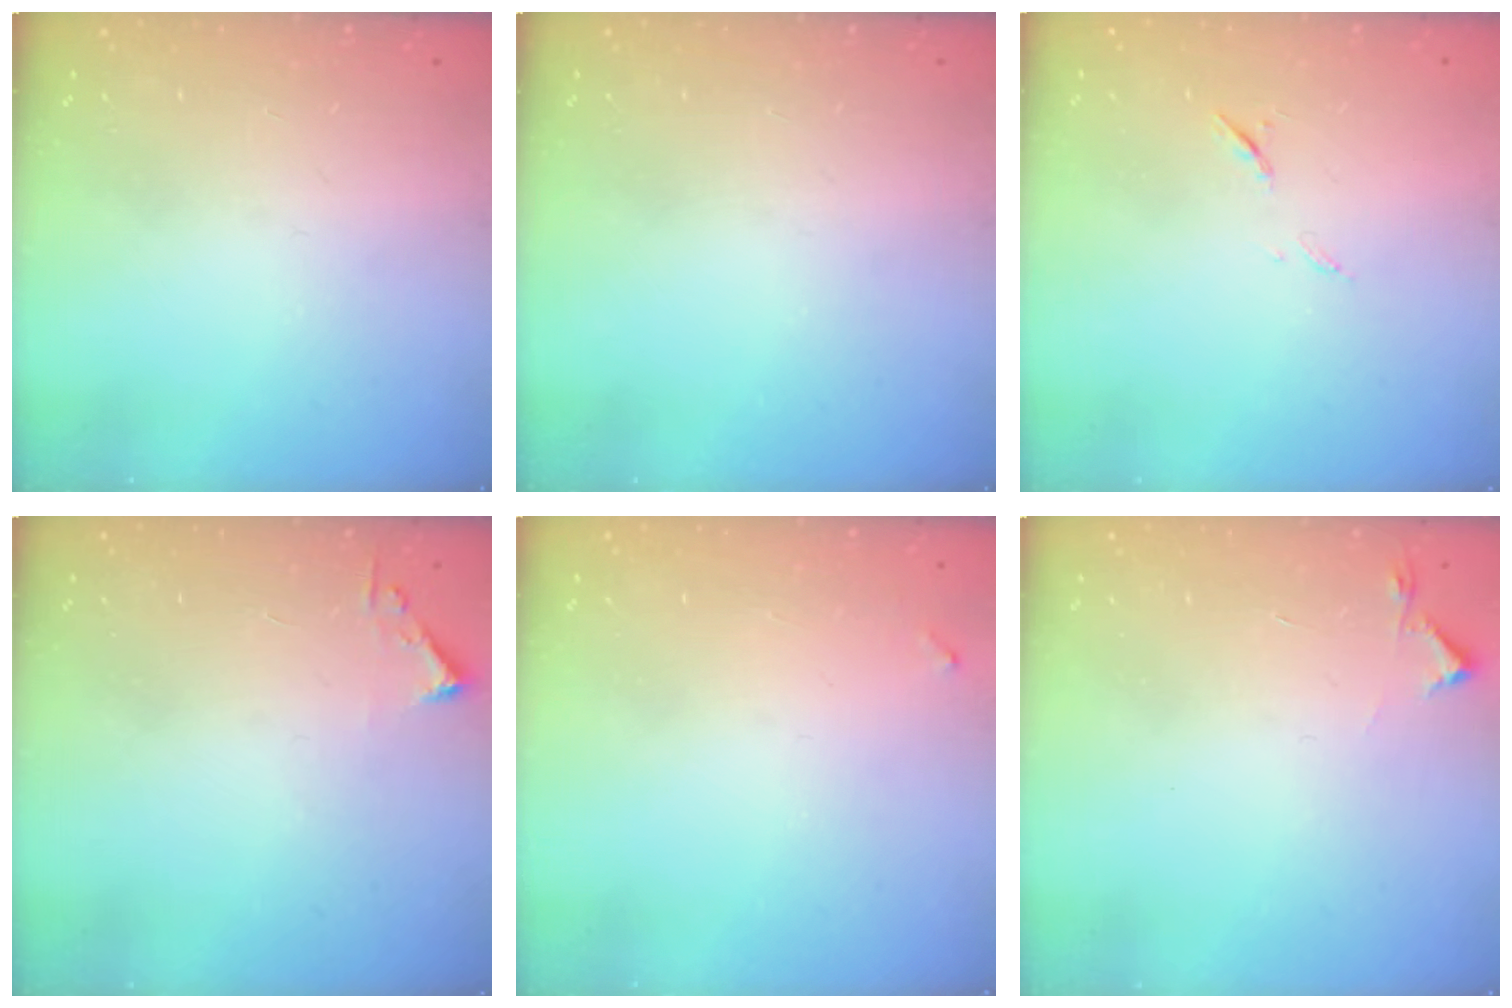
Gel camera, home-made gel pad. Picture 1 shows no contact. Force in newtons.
{"total": 0.0}
{"total": 6.2, "press": 6.2, "slide": 0.8}
{"total": 2.4, "press": 2.4, "slide": 0.3}
{"total": 3.9, "press": 3.9, "slide": 0.3}
{"total": 2.7, "press": 2.6, "slide": 0.4}